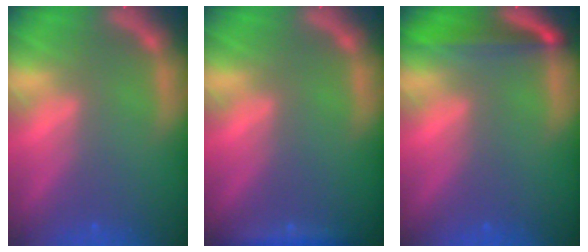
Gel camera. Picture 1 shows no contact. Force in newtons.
{"total": 1.9}
{"total": 4.5}